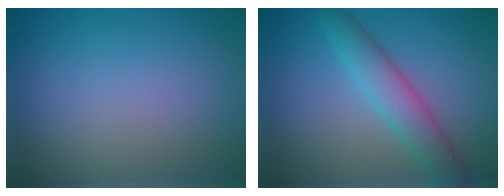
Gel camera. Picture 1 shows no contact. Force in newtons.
{"total": 3.9, "press": 3.9, "slide": 0.0}